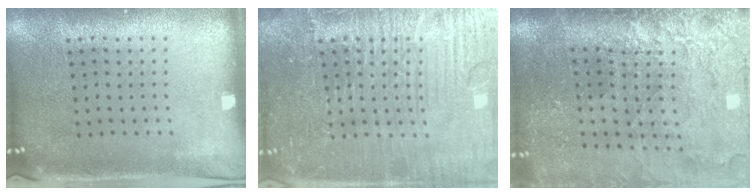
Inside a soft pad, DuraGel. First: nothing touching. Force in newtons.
{"total": 7.5, "press": 7.5, "slide": 0.9}
{"total": 4.4, "press": 3.4, "slide": 2.7}